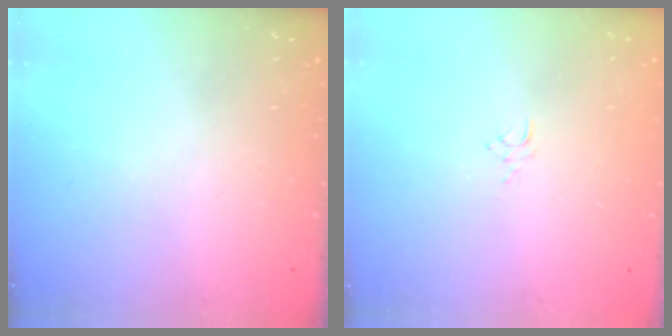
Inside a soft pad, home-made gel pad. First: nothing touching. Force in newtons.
{"total": 3.7, "press": 3.7, "slide": 0.1}